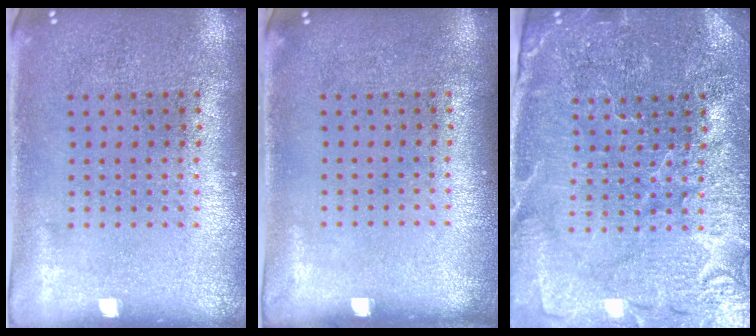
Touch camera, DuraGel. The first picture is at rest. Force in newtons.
{"total": 0.0}
{"total": 4.1, "press": 3.9, "slide": 1.3}